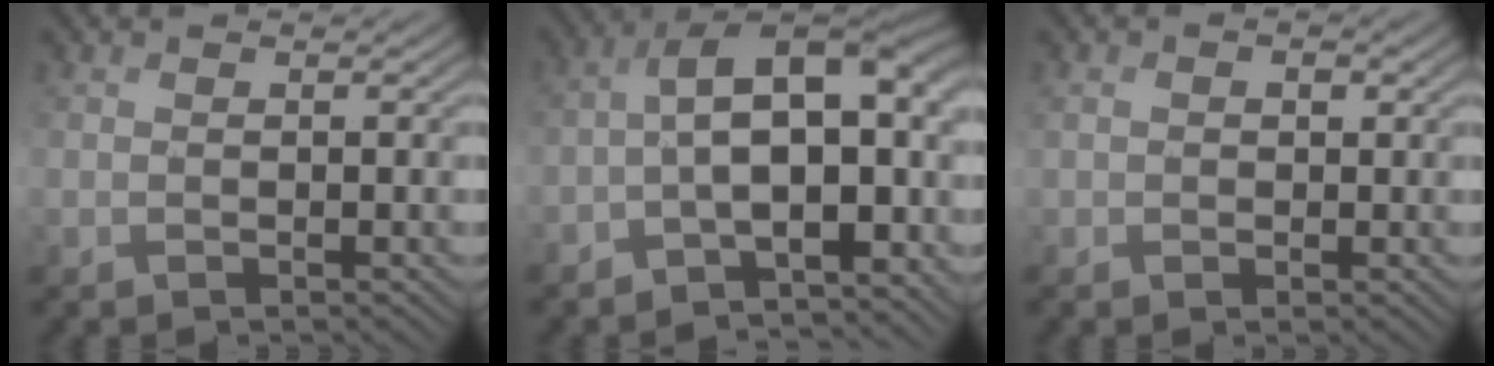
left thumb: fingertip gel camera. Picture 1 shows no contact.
{"total": 14.2, "force": [-2.7, 7.3, 12.0], "torque": [-0.182, 0.005, -0.030]}
{"total": 2.6, "force": [0.6, 2.1, 1.5], "torque": [-0.031, -0.001, 0.013]}